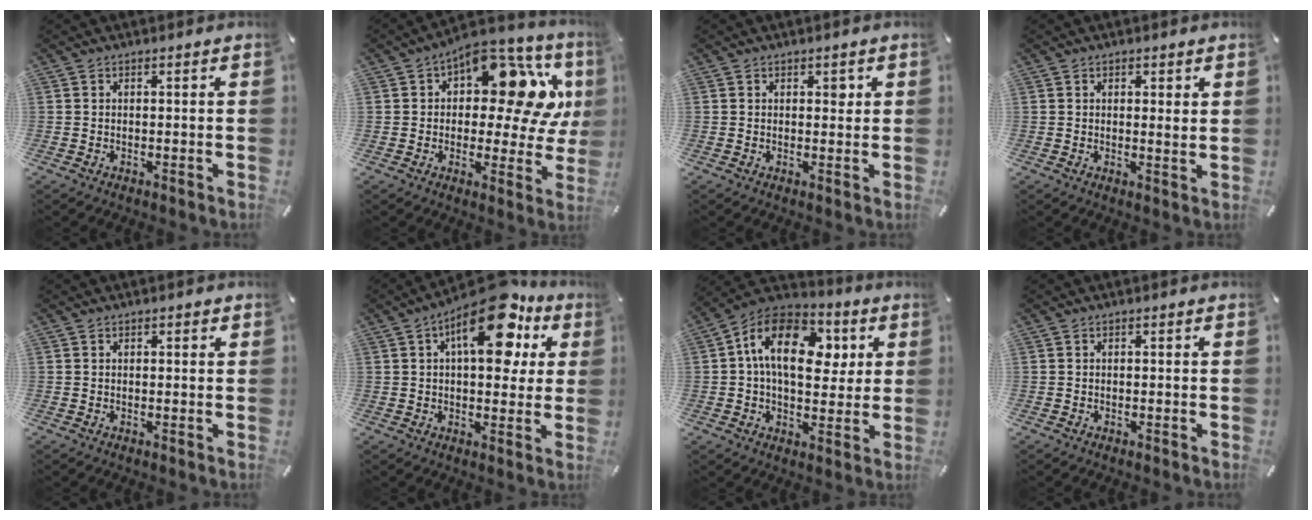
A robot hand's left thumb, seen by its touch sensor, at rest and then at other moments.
{"total": 17.7, "force": [6.2, 9.4, 13.6], "torque": [-0.178, -0.040, 0.101]}
{"total": 1.9, "force": [0.9, 1.3, 1.1], "torque": [0.001, -0.006, 0.009]}
{"total": 1.6, "force": [1.0, 0.7, 1.0], "torque": [-0.014, -0.004, 0.017]}
{"total": 0.5, "force": [0.2, 0.4, 0.3], "torque": [-0.005, 0.003, 0.004]}
{"total": 16.6, "force": [7.4, 7.8, 12.7], "torque": [-0.179, -0.027, 0.120]}
{"total": 17.0, "force": [4.1, 11.1, 12.2], "torque": [-0.217, -0.003, 0.072]}
{"total": 0.0}